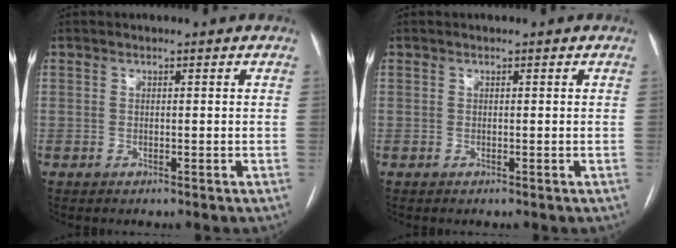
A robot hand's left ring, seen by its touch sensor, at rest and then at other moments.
{"total": 0.0}